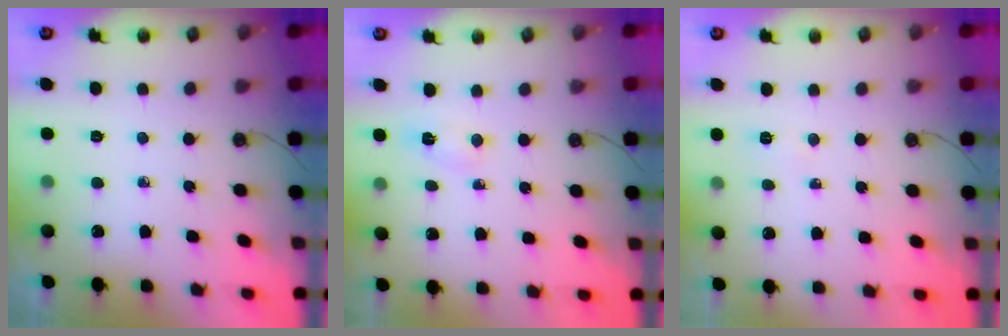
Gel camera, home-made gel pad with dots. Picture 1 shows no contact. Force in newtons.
{"total": 3.3, "press": 3.2, "slide": 0.4}
{"total": 2.6, "press": 2.4, "slide": 0.9}